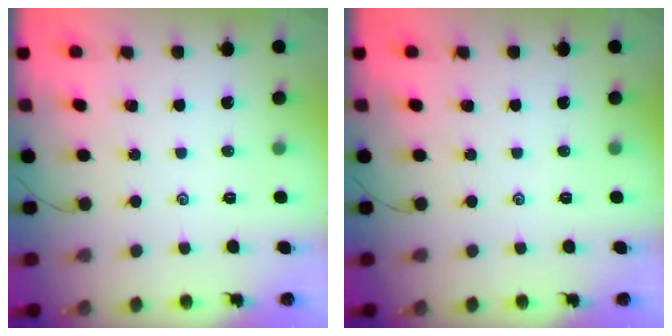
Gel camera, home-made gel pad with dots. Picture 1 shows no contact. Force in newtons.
{"total": 0.0}